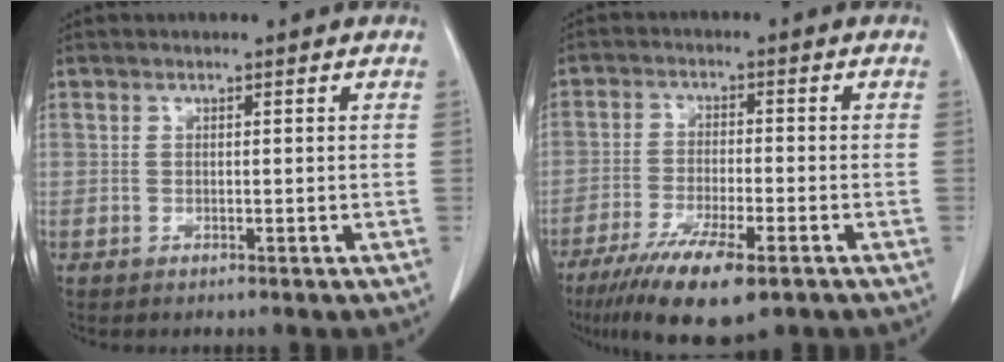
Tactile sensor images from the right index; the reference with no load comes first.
{"total": 11.8, "force": [-7.6, 2.3, 8.8], "torque": [-0.151, -0.026, -0.121]}